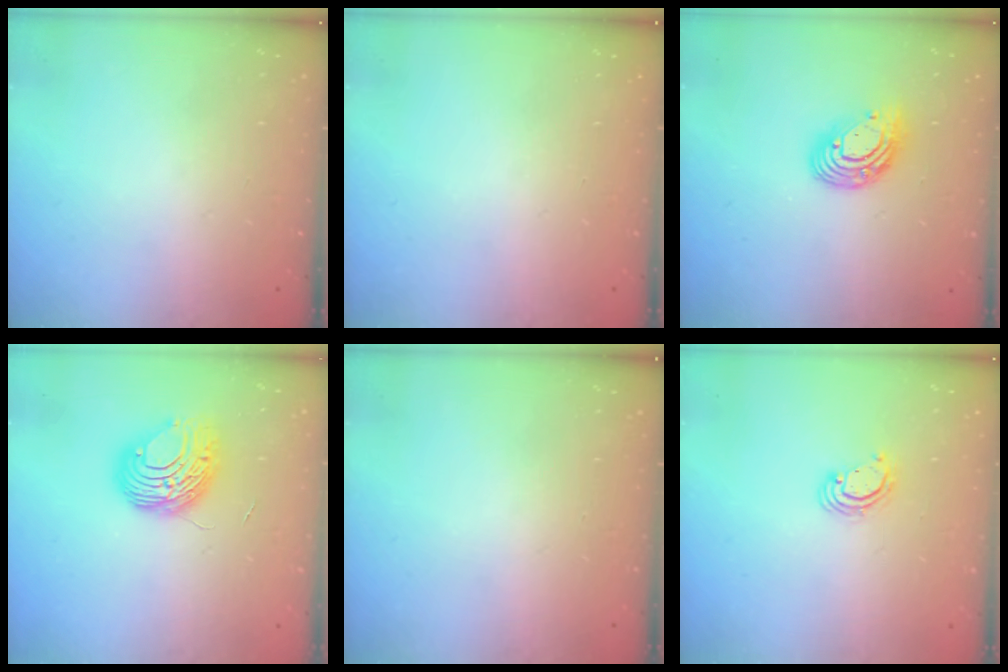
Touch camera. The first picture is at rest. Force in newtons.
{"total": 0.0}
{"total": 10.1, "press": 10.1, "slide": 0.9}
{"total": 9.0, "press": 9.0, "slide": 0.9}
{"total": 0.0}
{"total": 2.6, "press": 2.6, "slide": 0.1}